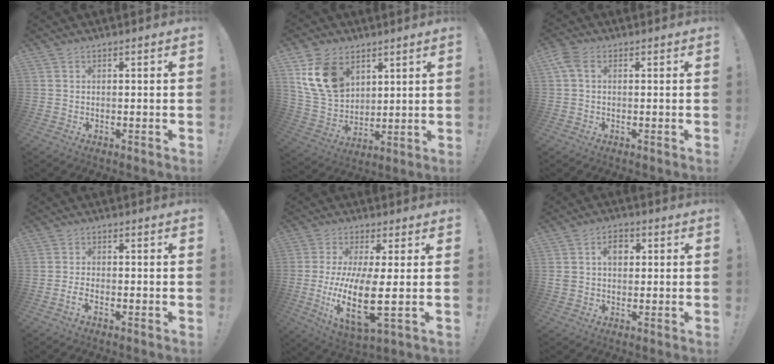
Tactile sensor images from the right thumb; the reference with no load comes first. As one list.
[{"total": 15.1, "force": [7.1, 10.5, 8.2], "torque": [-0.163, -0.024, 0.143]}, {"total": 3.6, "force": [1.0, 2.3, 2.6], "torque": [-0.066, 0.005, 0.020]}, {"total": 2.7, "force": [-1.7, 0.8, 1.9], "torque": [-0.041, 0.003, -0.029]}, {"total": 14.8, "force": [-1.4, 3.8, 14.2], "torque": [-0.296, -0.020, -0.019]}, {"total": 6.4, "force": [1.4, 4.8, 4.0], "torque": [-0.060, 0.007, 0.022]}]